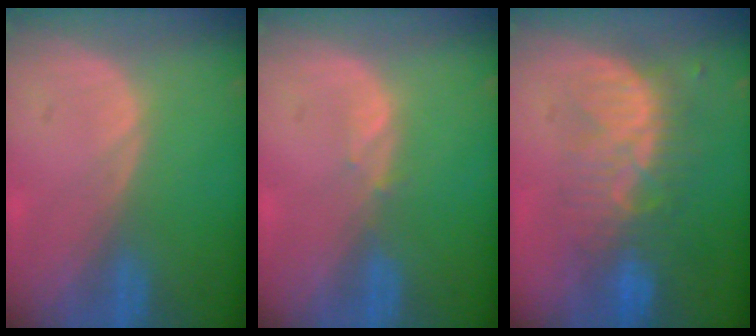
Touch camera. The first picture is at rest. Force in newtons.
{"total": 0.8, "press": 0.8, "slide": 0.3}
{"total": 8.2, "press": 7.8, "slide": 2.5}